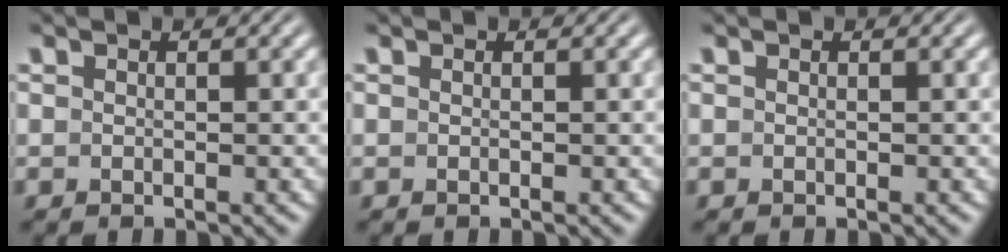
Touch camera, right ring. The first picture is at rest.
{"total": 0.0}
{"total": 0.0}